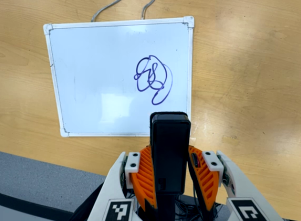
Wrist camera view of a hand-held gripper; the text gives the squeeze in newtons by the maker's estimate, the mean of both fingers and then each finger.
{"total": 3.5, "left": 2.0, "right": 5.1}